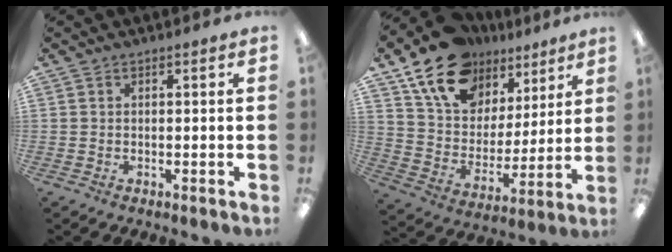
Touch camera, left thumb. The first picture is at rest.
{"total": 18.0, "force": [13.1, 10.4, 6.6], "torque": [-0.134, -0.075, 0.241]}